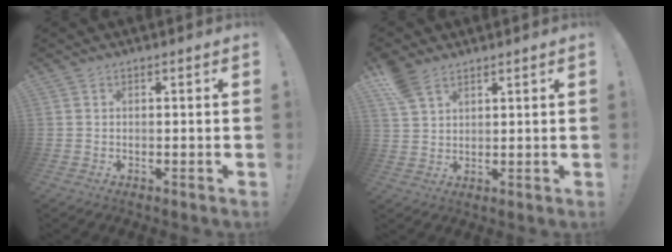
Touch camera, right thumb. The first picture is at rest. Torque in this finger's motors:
{"motor_torque": [-0.61, 0.79, 0.66, 0.44, 0.25]}